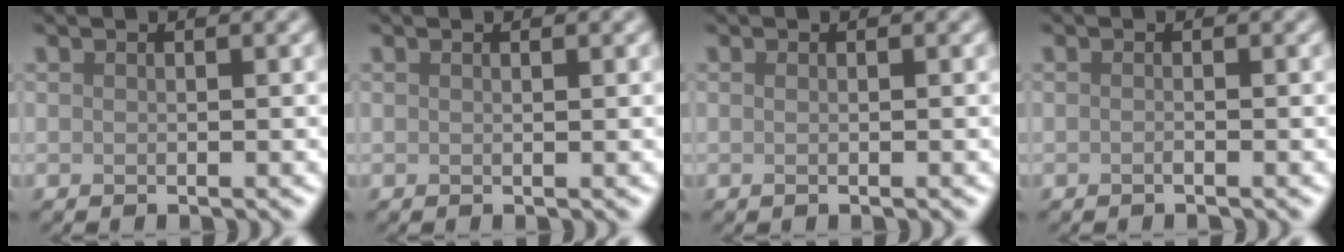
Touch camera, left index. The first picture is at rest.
{"total": 0.5, "force": [0.3, 0.1, 0.4], "torque": [-0.004, 0.002, 0.001]}
{"total": 0.8, "force": [0.0, 0.3, 0.7], "torque": [-0.009, 0.001, -0.003]}
{"total": 0.7, "force": [-0.3, 0.2, 0.6], "torque": [-0.010, -0.002, -0.008]}